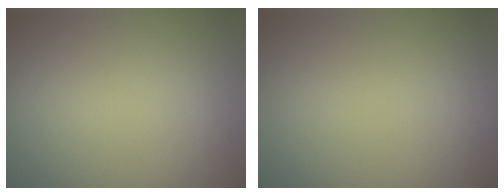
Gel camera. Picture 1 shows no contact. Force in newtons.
{"total": 0.0}